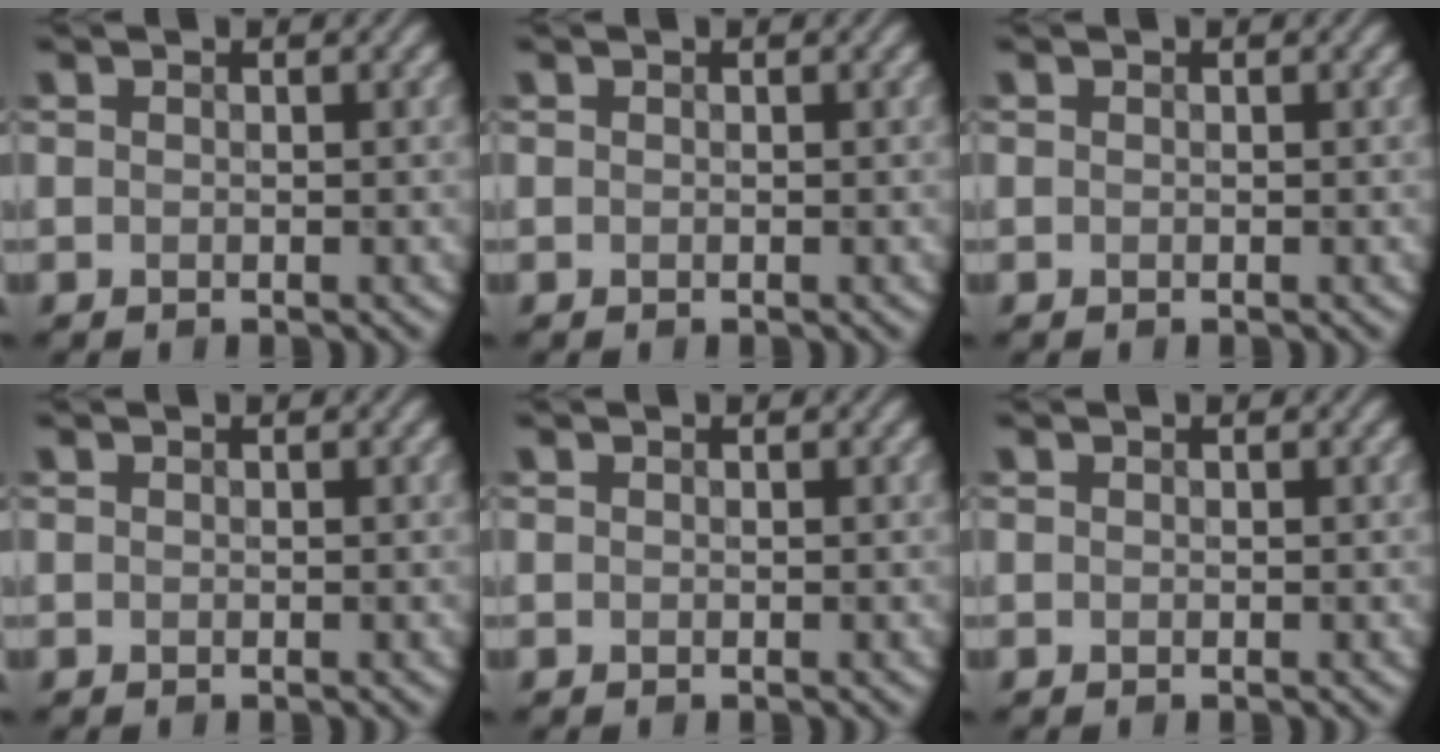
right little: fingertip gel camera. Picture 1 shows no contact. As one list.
[{"total": 0.0}, {"total": 0.0}, {"total": 0.0}, {"total": 0.0}, {"total": 0.0}]